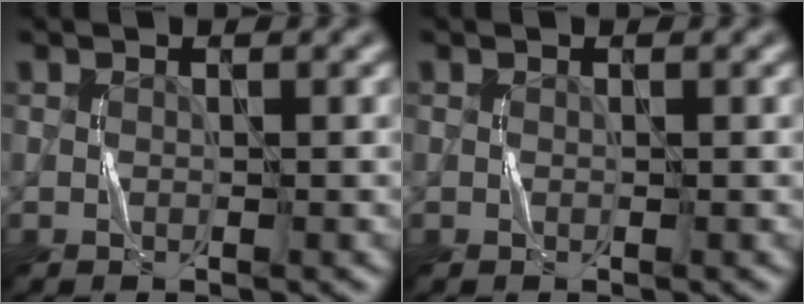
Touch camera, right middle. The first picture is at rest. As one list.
[{"total": 0.0}]